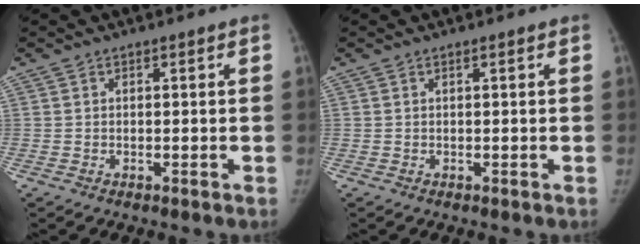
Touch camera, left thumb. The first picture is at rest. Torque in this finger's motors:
{"motor_torque": [0.07, 0.38, 0.16, -0.16, -0.06]}